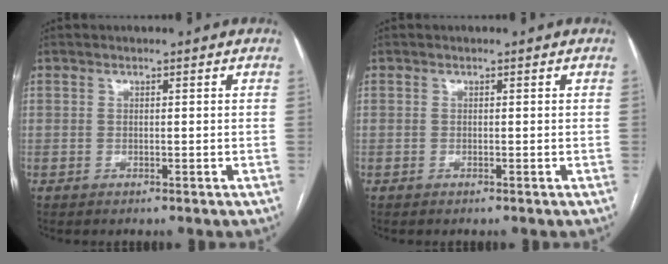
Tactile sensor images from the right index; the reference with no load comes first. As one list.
[{"total": 0.0}]